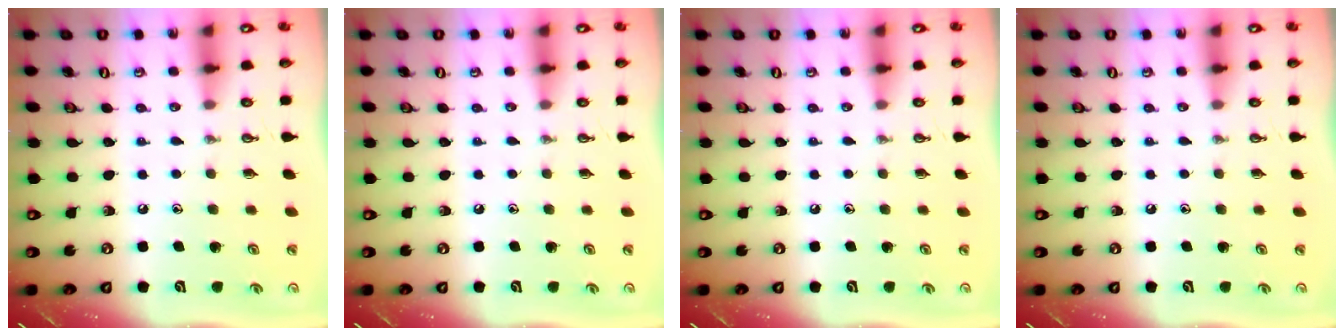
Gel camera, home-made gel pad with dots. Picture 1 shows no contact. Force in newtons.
{"total": 0.0}
{"total": 0.0}
{"total": 0.0}